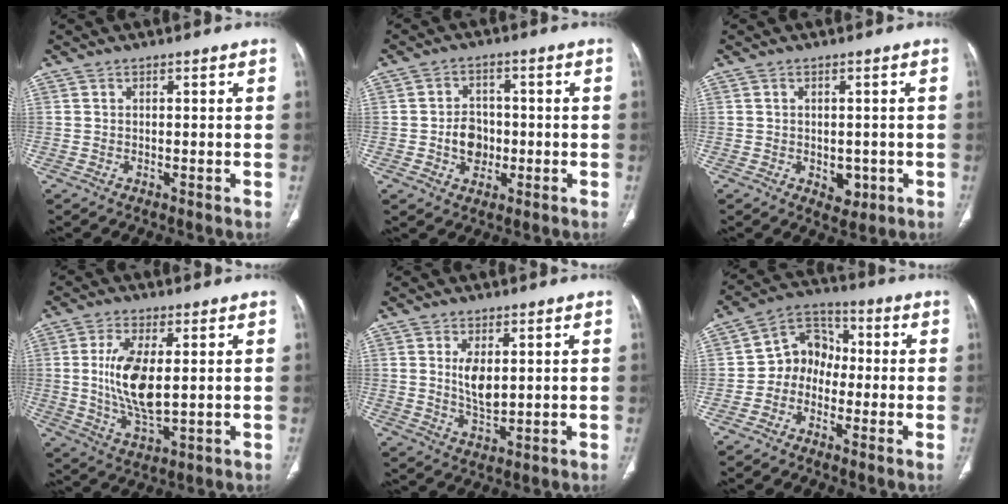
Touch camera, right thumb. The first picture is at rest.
{"total": 6.0, "force": [-1.0, 4.9, 3.4], "torque": [-0.029, 0.011, -0.018]}
{"total": 3.6, "force": [-0.9, 2.5, 2.4], "torque": [-0.015, 0.000, -0.003]}
{"total": 11.7, "force": [1.1, 4.9, 10.5], "torque": [-0.212, -0.019, 0.028]}
{"total": 5.9, "force": [1.3, 2.8, 5.0], "torque": [-0.085, -0.017, 0.031]}
{"total": 8.3, "force": [-1.6, 7.0, 4.1], "torque": [-0.035, 0.037, -0.048]}